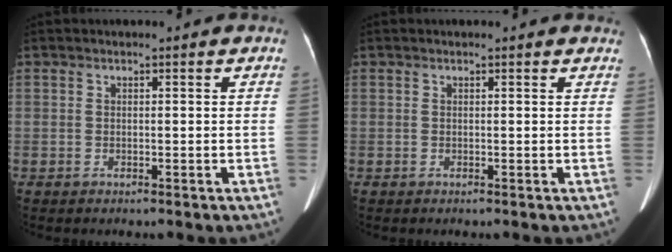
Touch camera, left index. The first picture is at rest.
{"total": 1.5, "force": [1.4, 0.4, 0.3], "torque": [-0.012, -0.002, 0.001]}